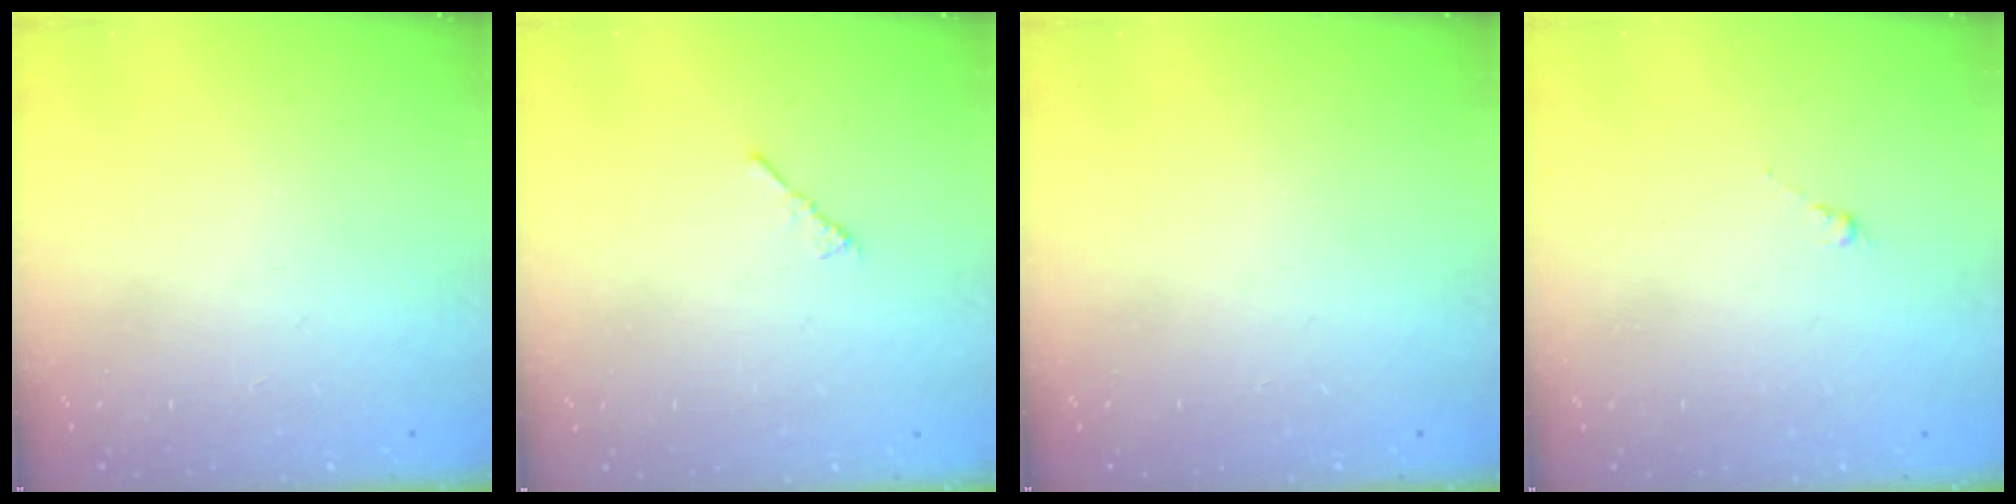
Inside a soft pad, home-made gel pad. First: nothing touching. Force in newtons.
{"total": 2.3, "press": 2.2, "slide": 0.6}
{"total": 0.0}
{"total": 0.5, "press": 0.3, "slide": 0.4}